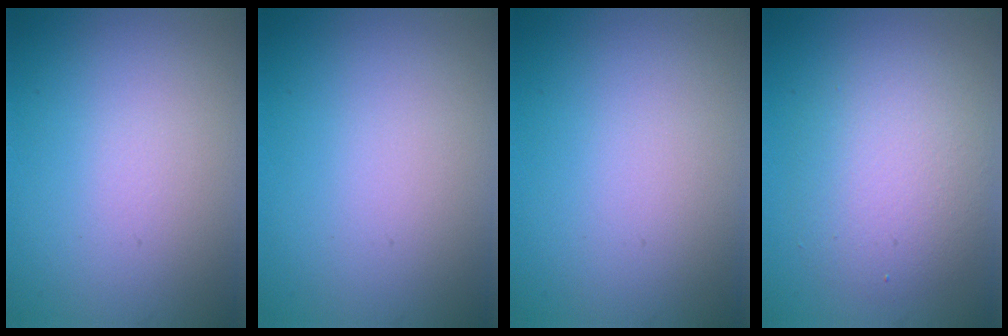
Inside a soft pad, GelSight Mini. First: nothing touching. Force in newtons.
{"total": 0.0}
{"total": 0.0}
{"total": 4.6, "press": 4.6, "slide": 0.2}